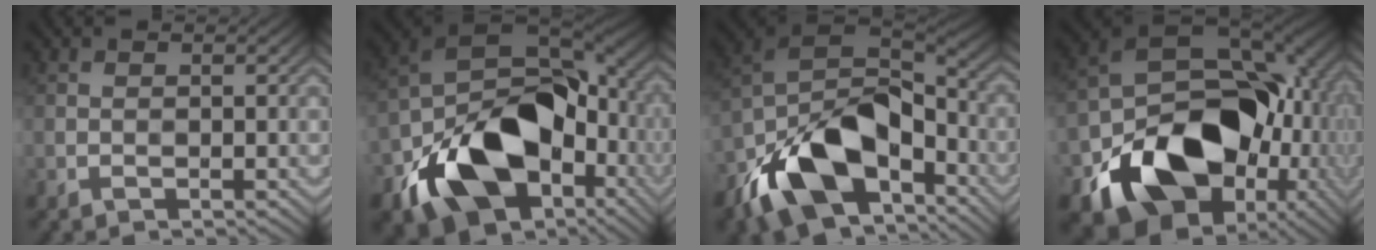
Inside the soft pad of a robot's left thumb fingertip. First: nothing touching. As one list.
[{"total": 17.4, "force": [-5.6, 11.6, 11.8], "torque": [-0.223, -0.036, -0.093]}, {"total": 16.4, "force": [-8.3, 9.0, 10.9], "torque": [-0.224, -0.043, -0.143]}, {"total": 18.1, "force": [-4.9, 13.5, 11.0], "torque": [-0.211, -0.043, -0.065]}]